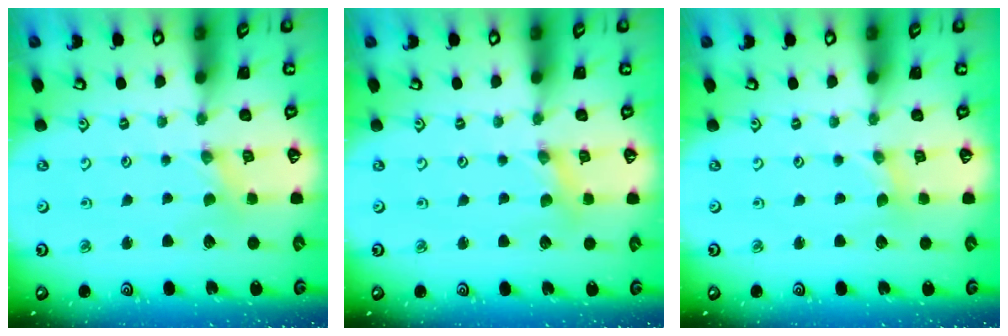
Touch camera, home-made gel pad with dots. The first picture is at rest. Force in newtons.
{"total": 1.5, "press": 1.5, "slide": 0.1}
{"total": 0.0}